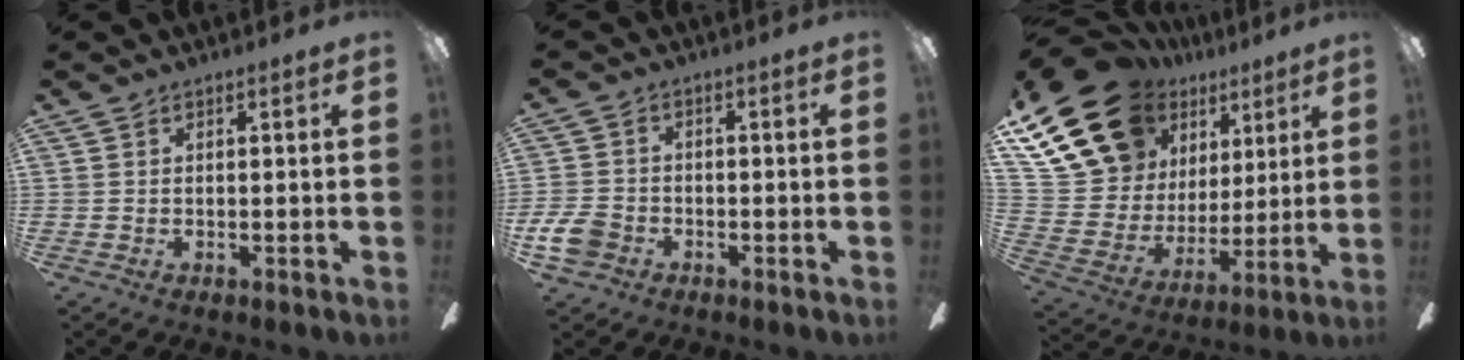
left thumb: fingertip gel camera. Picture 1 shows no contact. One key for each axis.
{"total": 6.5, "fx": -3.0, "fy": 4.9, "fz": 3.1, "tx": -0.079, "ty": 0.018, "tz": -0.057}
{"total": 21.8, "fx": 13.8, "fy": 13.9, "fz": 9.6, "tx": -0.202, "ty": -0.083, "tz": 0.270}